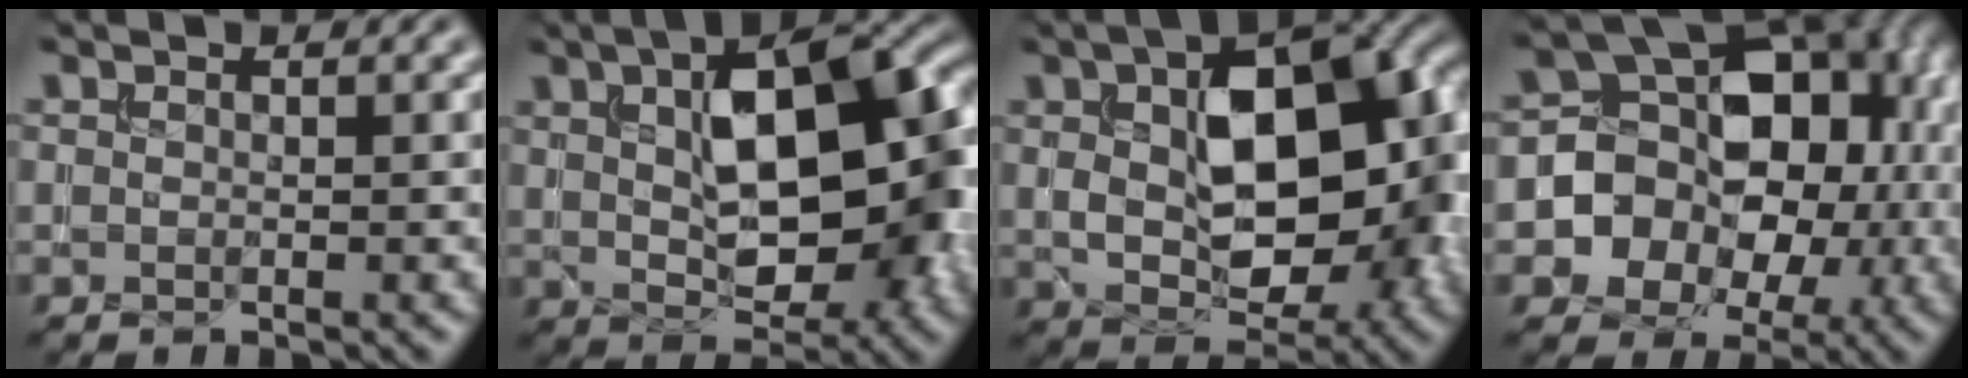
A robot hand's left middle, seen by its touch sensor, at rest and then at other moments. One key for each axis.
{"total": 11.5, "fx": 1.8, "fy": 5.6, "fz": 9.8, "tx": -0.137, "ty": 0.007, "tz": 0.028}
{"total": 12.3, "fx": 1.5, "fy": 7.0, "fz": 10.0, "tx": -0.141, "ty": 0.001, "tz": 0.031}
{"total": 10.4, "fx": -1.2, "fy": 8.3, "fz": 6.2, "tx": -0.081, "ty": -0.003, "tz": -0.029}